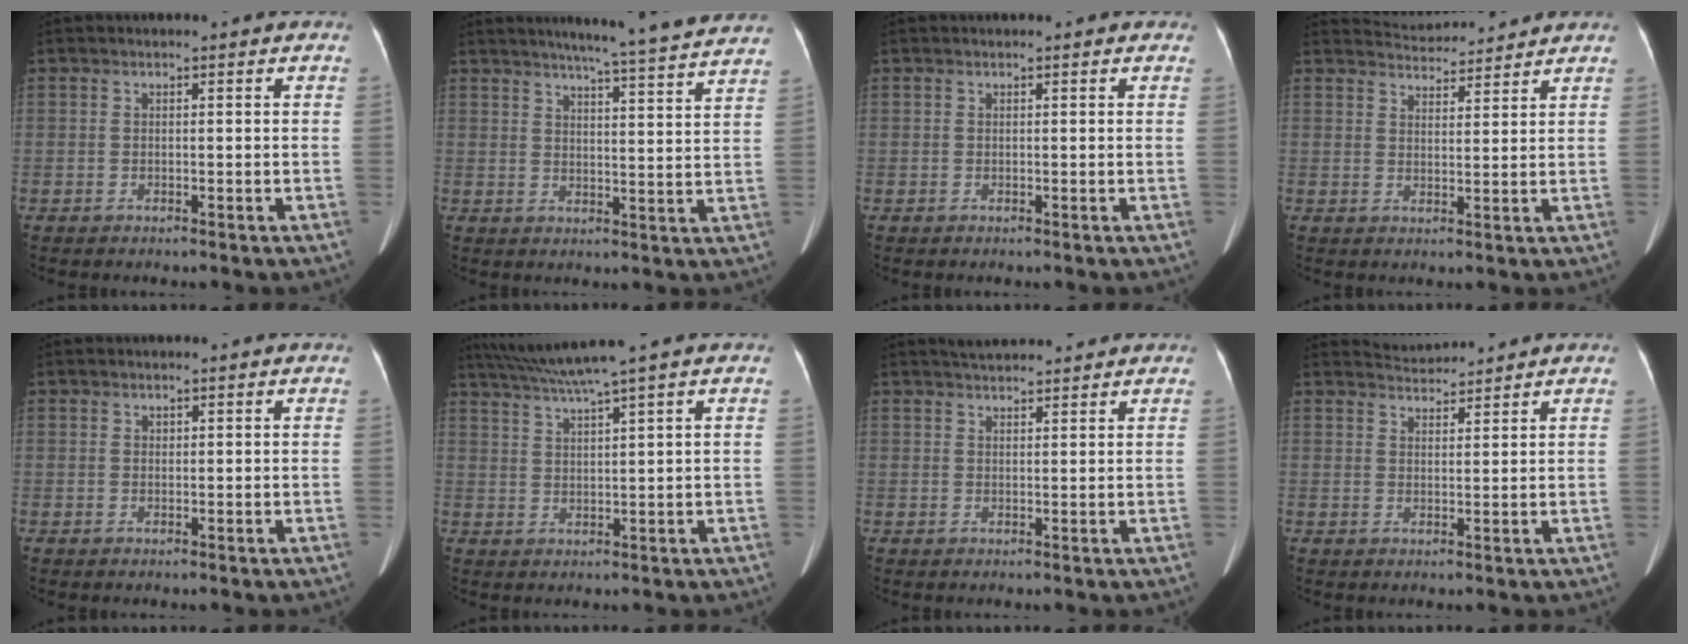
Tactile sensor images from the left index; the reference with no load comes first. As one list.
[{"total": 16.6, "force": [15.0, -0.8, 7.1], "torque": [-0.112, -0.021, 0.178]}, {"total": 1.0, "force": [0.8, 0.5, 0.4], "torque": [-0.008, 0.013, 0.003]}, {"total": 6.4, "force": [6.4, 0.5, 0.2], "torque": [-0.012, 0.020, 0.093]}, {"total": 0.0}, {"total": 6.1, "force": [4.8, -2.0, 3.2], "torque": [-0.062, 0.005, 0.092]}, {"total": 4.9, "force": [4.6, 0.9, 1.5], "torque": [-0.024, 0.030, 0.070]}, {"total": 3.1, "force": [3.0, -0.3, -0.6], "torque": [0.000, 0.009, 0.060]}]